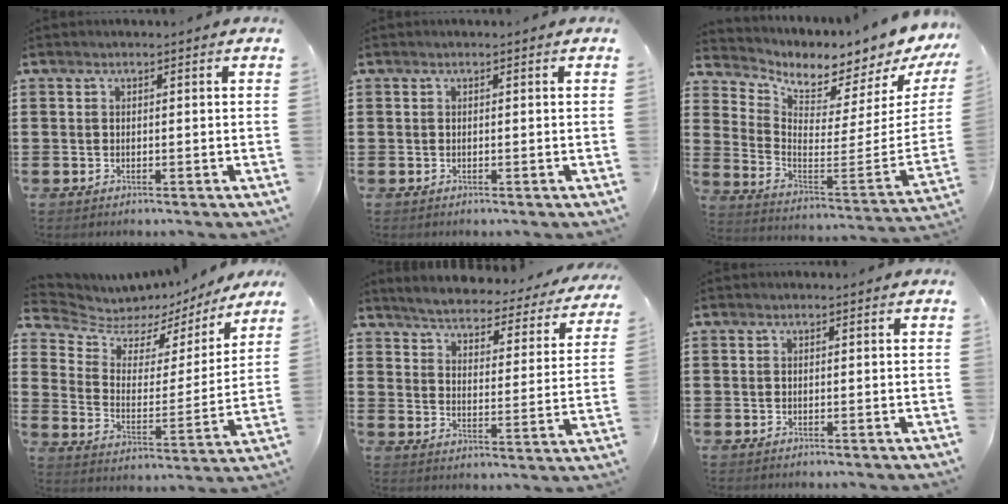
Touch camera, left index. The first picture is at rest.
{"total": 0.0}
{"total": 3.9, "force": [3.8, 0.5, 0.8], "torque": [-0.037, -0.066, 0.059]}
{"total": 5.5, "force": [4.9, 2.4, 1.0], "torque": [-0.048, -0.042, 0.078]}
{"total": 3.4, "force": [3.3, 0.0, 0.5], "torque": [-0.032, -0.031, 0.048]}
{"total": 0.0}